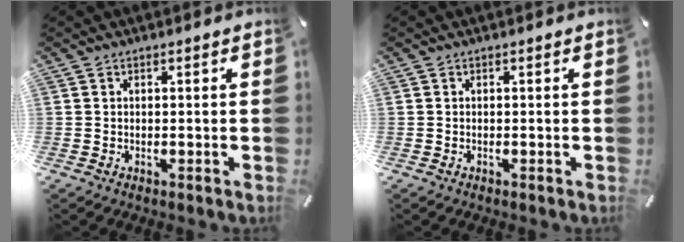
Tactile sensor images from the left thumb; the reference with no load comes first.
{"total": 0.0}